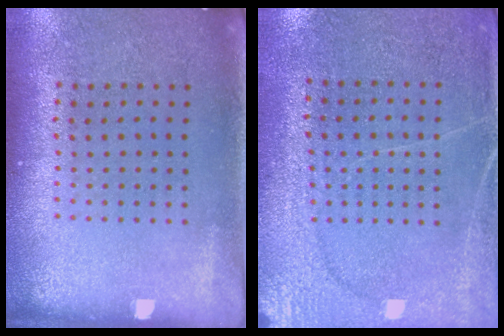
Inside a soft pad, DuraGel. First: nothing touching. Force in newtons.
{"total": 2.9, "press": 2.7, "slide": 1.1}